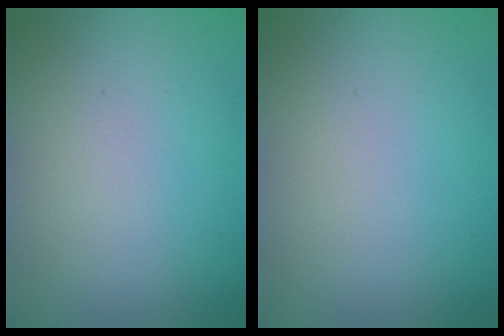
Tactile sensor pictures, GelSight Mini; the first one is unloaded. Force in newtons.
{"total": 0.0}